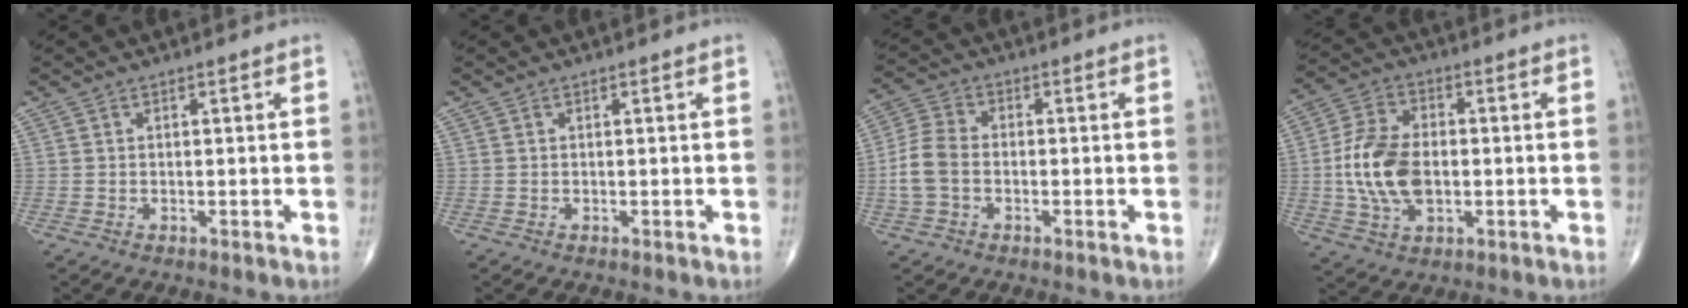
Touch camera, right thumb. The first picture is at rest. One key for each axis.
{"total": 0.0}
{"total": 7.0, "fx": -1.4, "fy": 4.8, "fz": 5.0, "tx": -0.111, "ty": 0.020, "tz": -0.035}
{"total": 13.1, "fx": -1.0, "fy": 8.0, "fz": 10.4, "tx": -0.199, "ty": 0.011, "tz": -0.017}